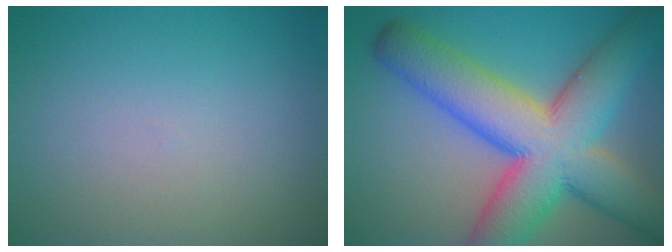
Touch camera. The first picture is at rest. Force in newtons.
{"total": 13.6, "press": 13.6, "slide": 0.6}